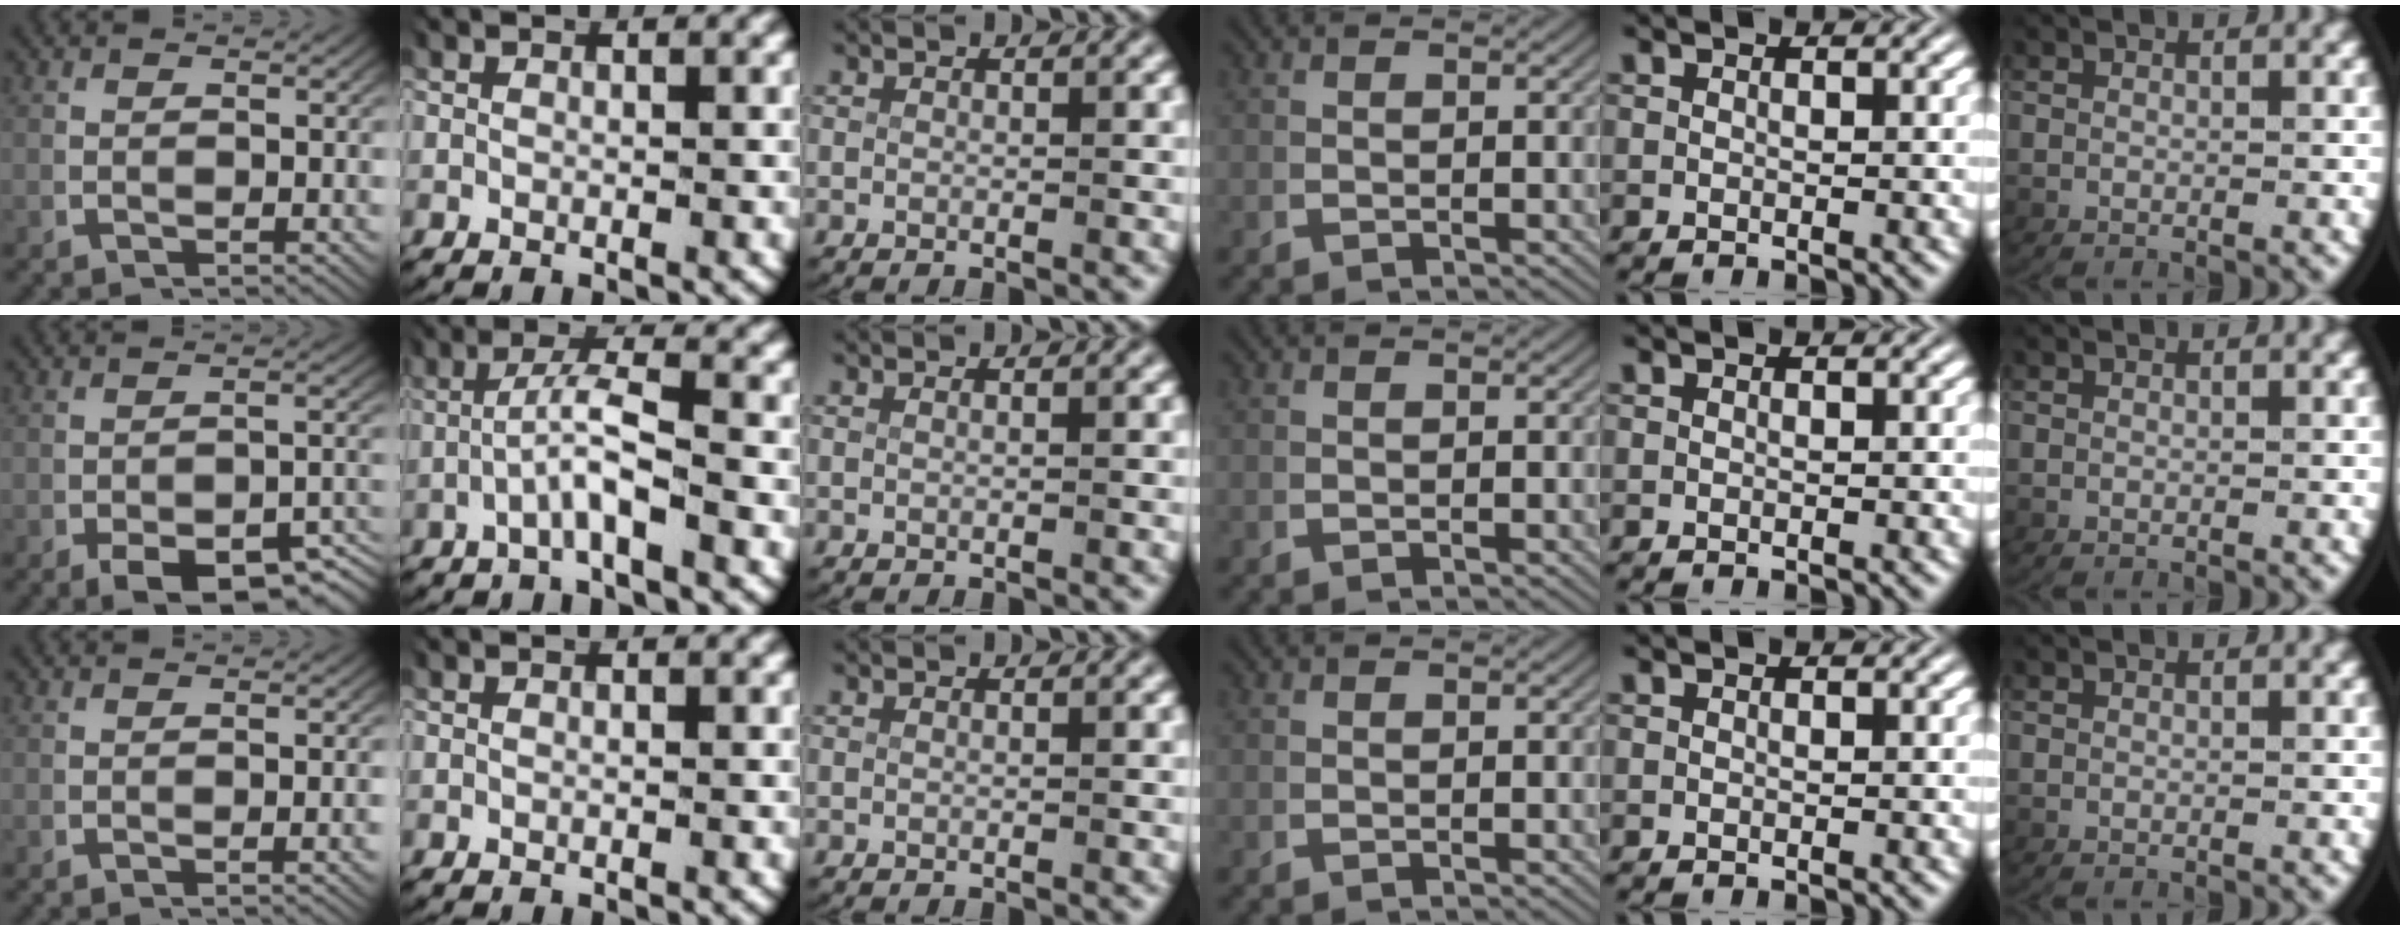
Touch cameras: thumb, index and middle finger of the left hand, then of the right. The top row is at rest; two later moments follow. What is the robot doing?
{"motion": "lift_and_place", "object": "keyboard"}